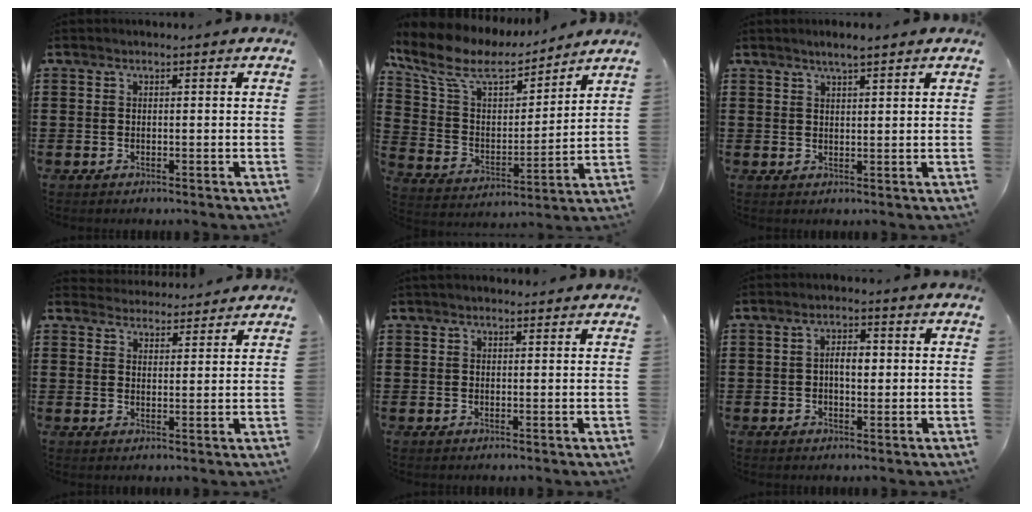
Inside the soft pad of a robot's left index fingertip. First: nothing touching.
{"total": 10.1, "force": [7.5, 4.2, 5.2], "torque": [-0.135, -0.034, 0.129]}
{"total": 2.0, "force": [1.7, 0.3, 1.1], "torque": [-0.022, 0.003, 0.031]}
{"total": 3.2, "force": [3.1, 0.6, -0.3], "torque": [-0.005, -0.011, 0.059]}
{"total": 1.0, "force": [0.8, 0.4, 0.1], "torque": [-0.004, 0.004, 0.016]}
{"total": 3.6, "force": [0.0, 1.7, 3.2], "torque": [-0.054, 0.005, -0.005]}